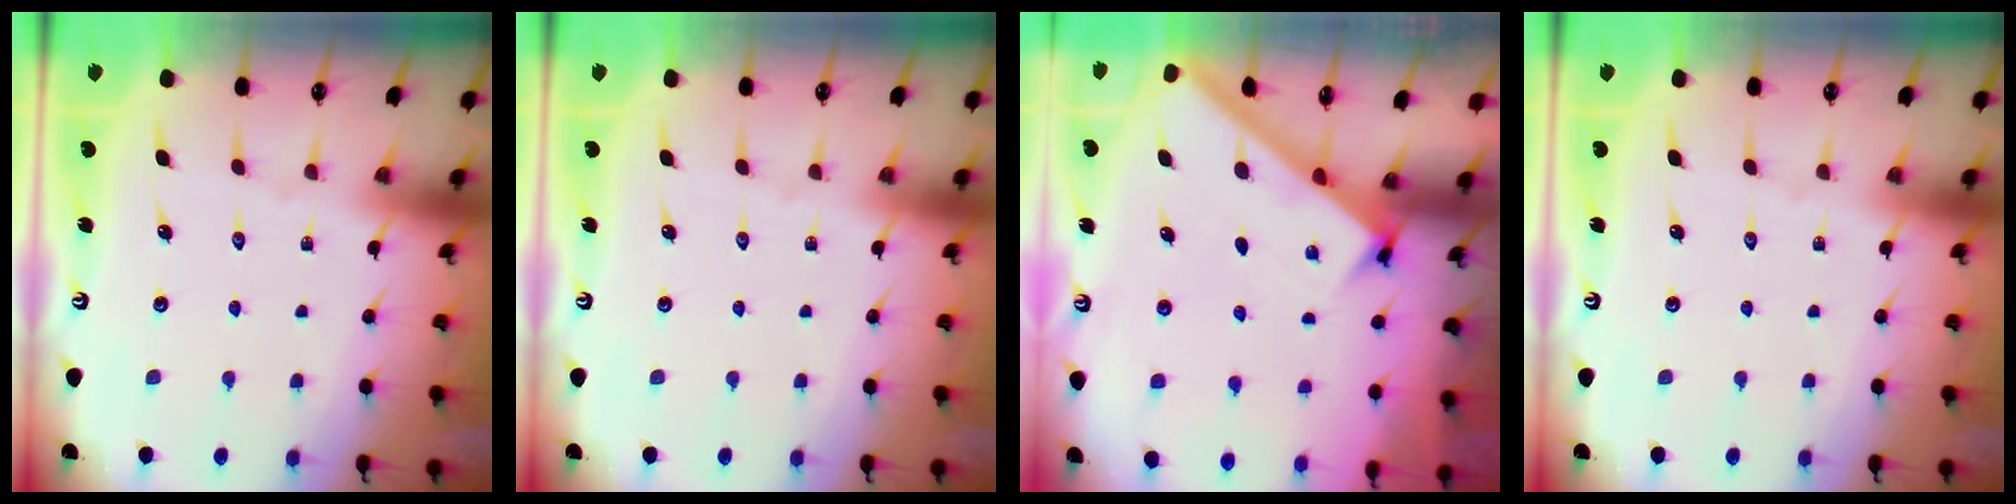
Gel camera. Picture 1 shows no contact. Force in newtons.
{"total": 0.0}
{"total": 2.7, "press": 2.6, "slide": 0.4}
{"total": 0.0}